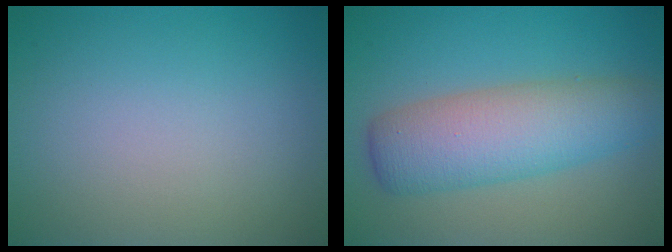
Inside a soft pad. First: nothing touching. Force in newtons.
{"total": 6.8, "press": 6.8, "slide": 0.3}